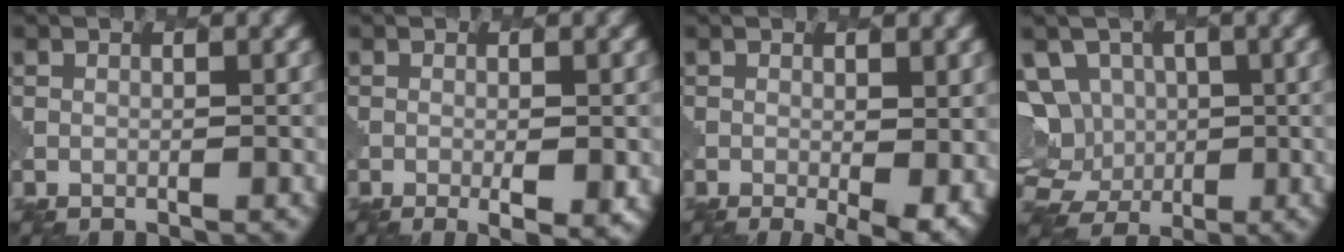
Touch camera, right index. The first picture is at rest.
{"total": 3.2, "force": [-0.8, 0.8, 3.0], "torque": [-0.047, -0.009, -0.004]}
{"total": 5.4, "force": [-1.3, 1.8, 4.9], "torque": [-0.065, -0.018, -0.005]}
{"total": 10.5, "force": [1.2, 9.5, 4.4], "torque": [-0.110, 0.028, -0.008]}